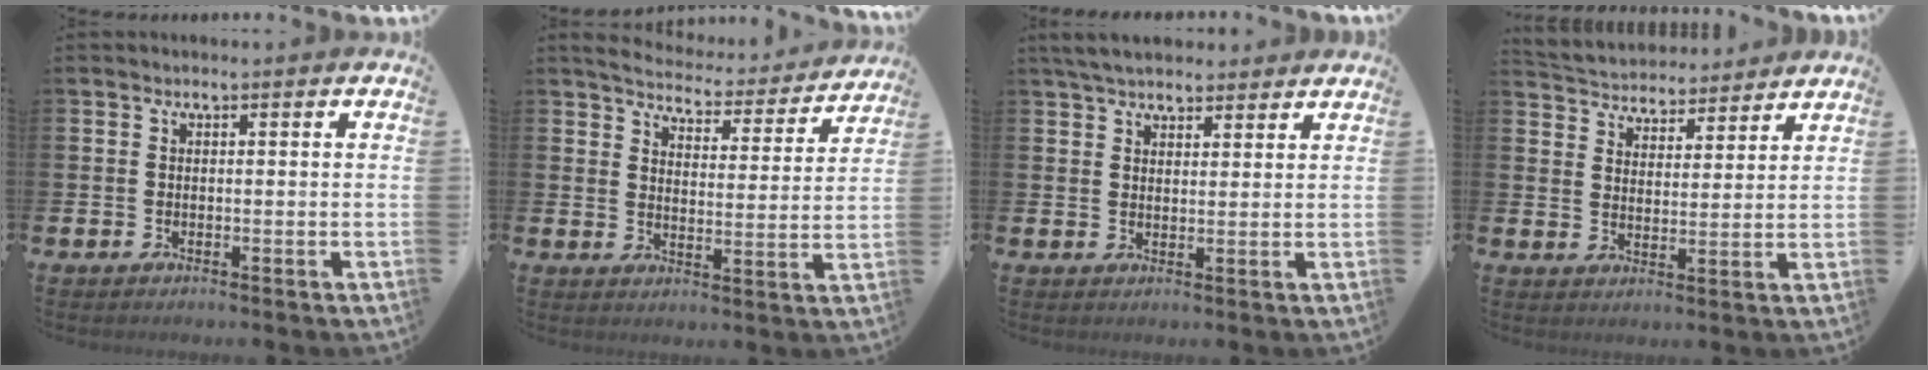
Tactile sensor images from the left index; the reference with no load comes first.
{"total": 5.1, "force": [5.0, 0.7, 0.9], "torque": [-0.038, -0.040, 0.082]}
{"total": 4.9, "force": [4.5, 1.5, 1.2], "torque": [-0.036, -0.009, 0.084]}
{"total": 4.6, "force": [4.4, 1.2, -0.4], "torque": [-0.021, -0.029, 0.078]}